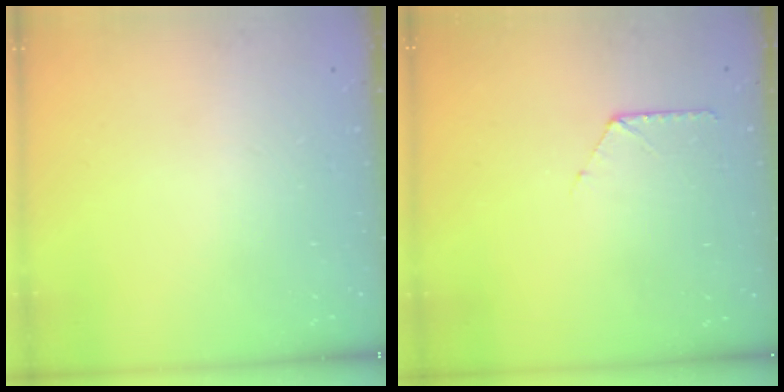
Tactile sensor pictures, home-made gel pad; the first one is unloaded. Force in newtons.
{"total": 6.2, "press": 6.2, "slide": 0.6}